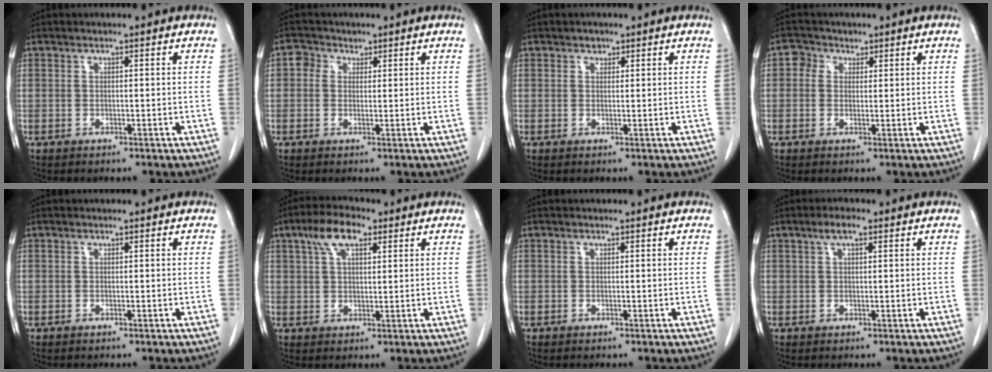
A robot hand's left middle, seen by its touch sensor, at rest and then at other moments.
{"total": 2.5, "force": [1.0, 2.1, 0.7], "torque": [-0.011, 0.008, 0.013]}
{"total": 0.9, "force": [0.7, 0.6, 0.2], "torque": [-0.002, -0.003, 0.009]}
{"total": 2.5, "force": [1.1, 2.2, 0.6], "torque": [-0.009, 0.006, 0.013]}
{"total": 0.0}
{"total": 5.5, "force": [3.0, 2.3, 4.1], "torque": [-0.084, 0.015, 0.056]}
{"total": 0.0}
{"total": 2.6, "force": [1.4, 0.7, 2.0], "torque": [-0.042, 0.008, 0.026]}